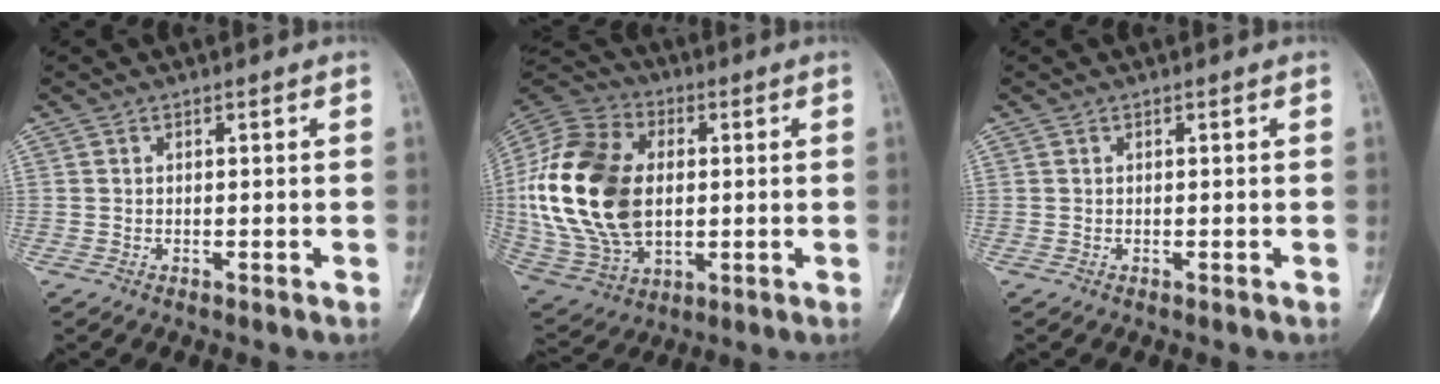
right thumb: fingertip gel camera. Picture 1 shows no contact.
{"total": 25.6, "force": [1.0, 17.0, 19.1], "torque": [-0.392, -0.004, 0.028]}
{"total": 0.0}